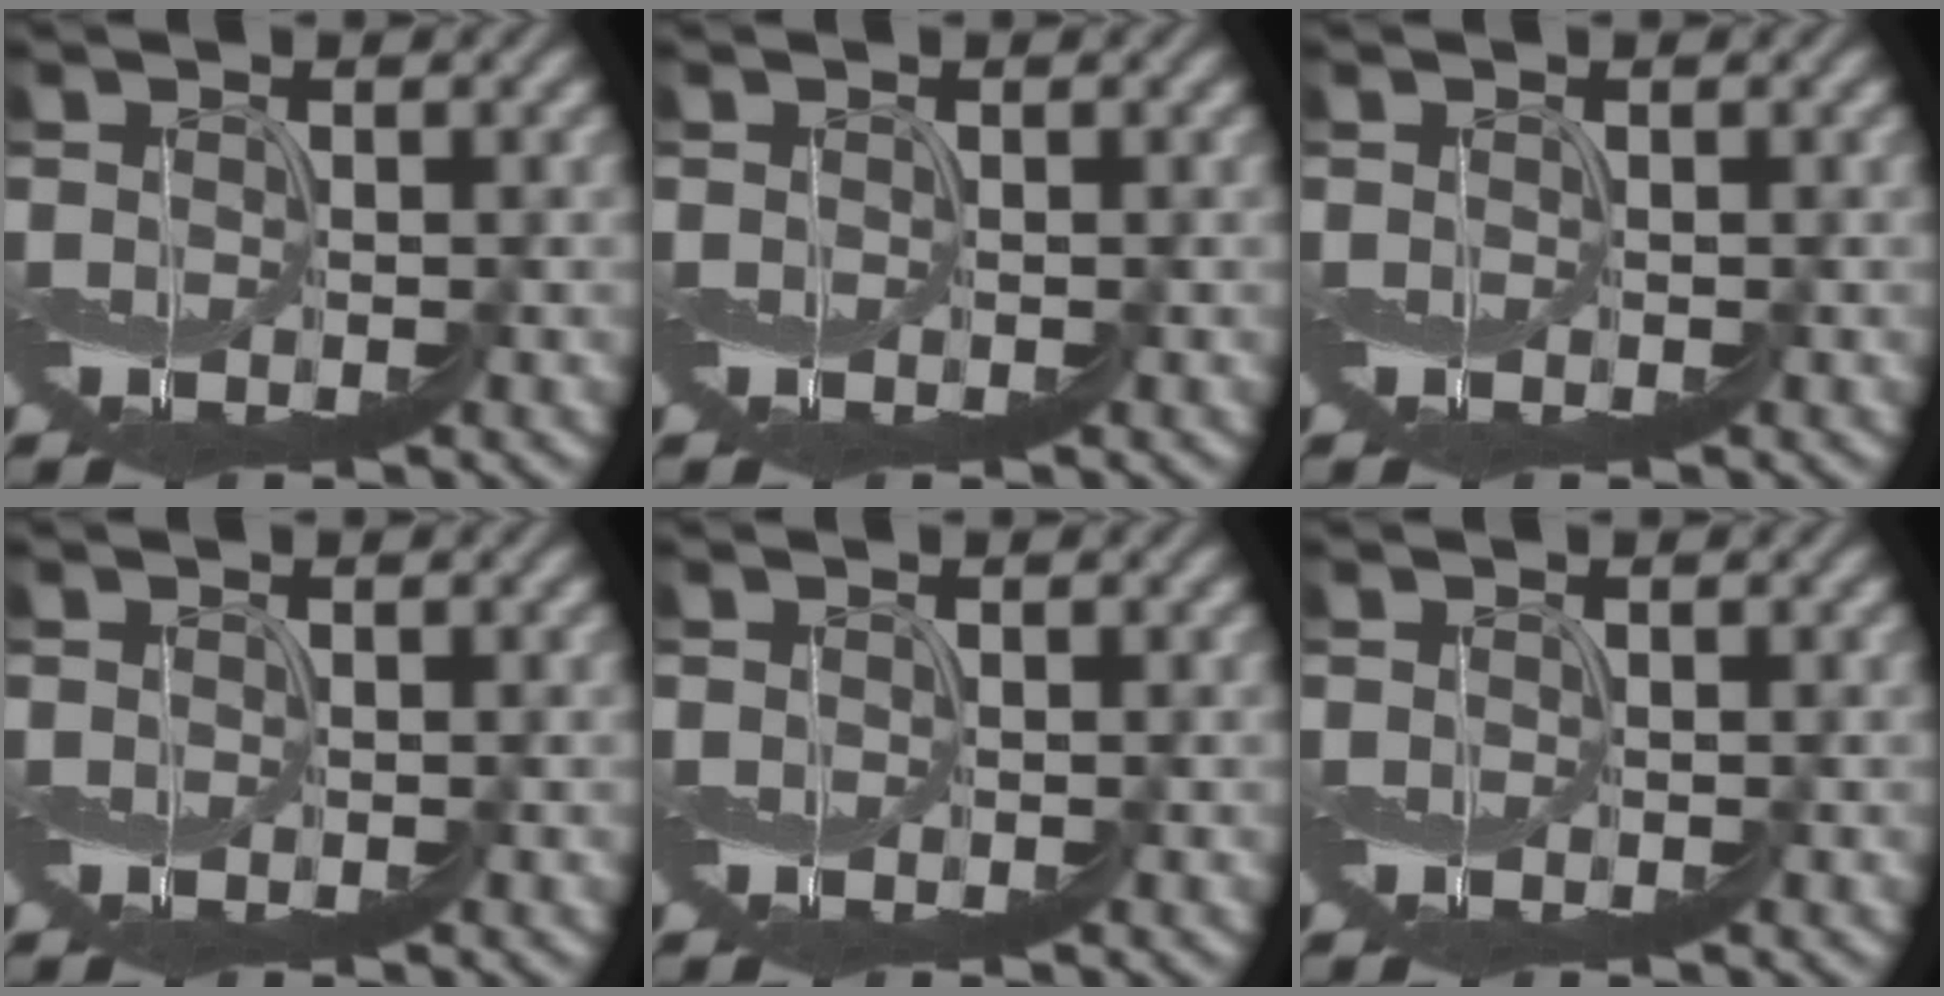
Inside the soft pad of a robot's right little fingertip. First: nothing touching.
{"total": 0.0}
{"total": 0.0}
{"total": 0.0}
{"total": 0.0}
{"total": 0.0}